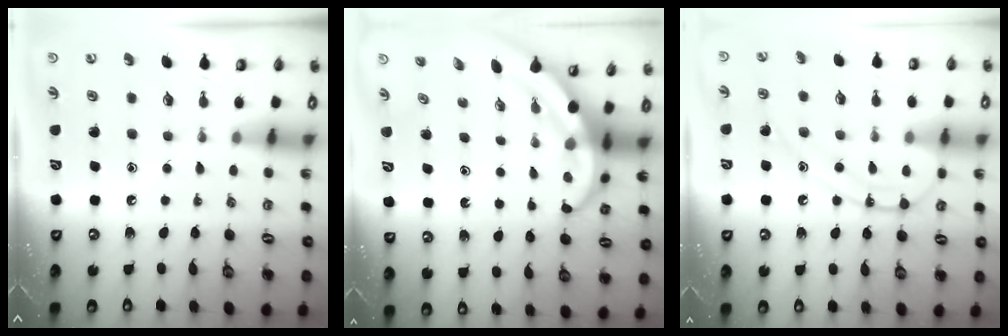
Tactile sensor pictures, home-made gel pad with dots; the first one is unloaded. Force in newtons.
{"total": 6.2, "press": 6.1, "slide": 1.4}
{"total": 10.7, "press": 10.7, "slide": 0.4}